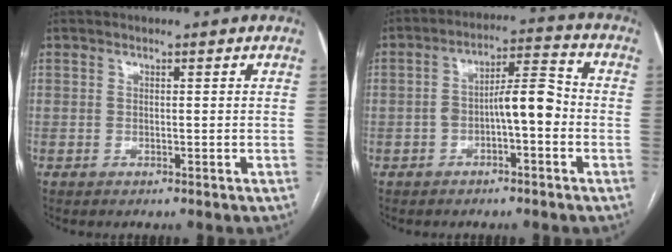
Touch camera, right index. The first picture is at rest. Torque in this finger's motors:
{"motor_torque": [0.27, -0.12, 0.22, 0.07]}